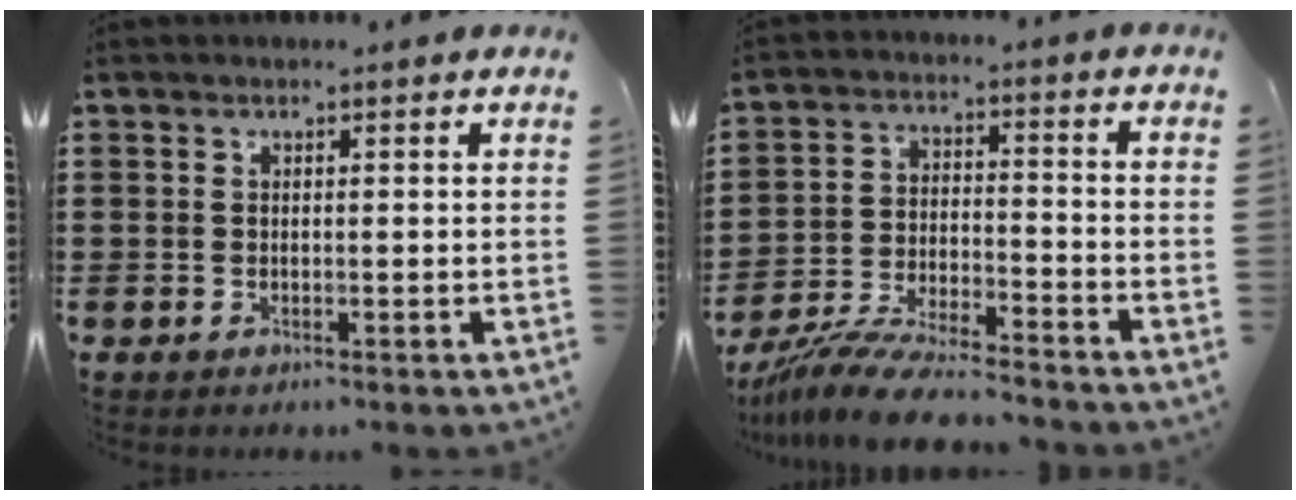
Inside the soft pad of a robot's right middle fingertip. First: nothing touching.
{"total": 8.7, "force": [-8.2, 0.4, 3.0], "torque": [-0.067, 0.006, -0.162]}